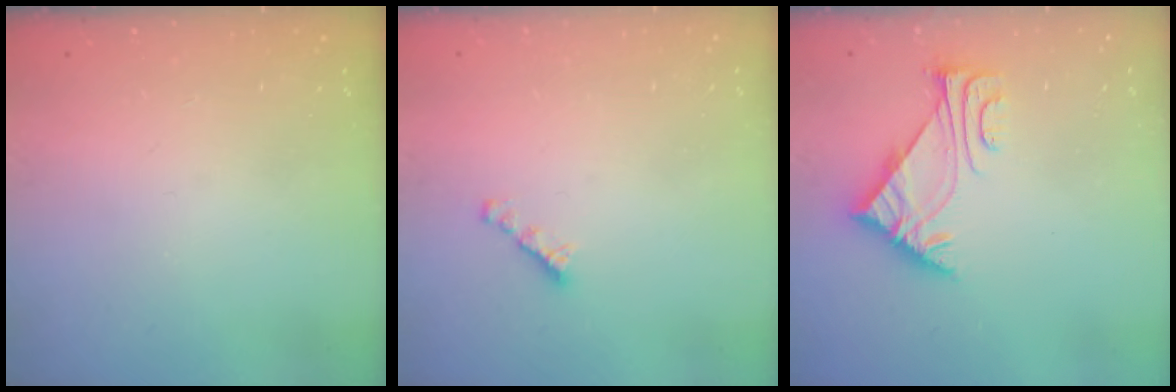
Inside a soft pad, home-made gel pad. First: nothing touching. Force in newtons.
{"total": 2.7, "press": 2.7, "slide": 0.2}
{"total": 5.4, "press": 5.3, "slide": 1.1}